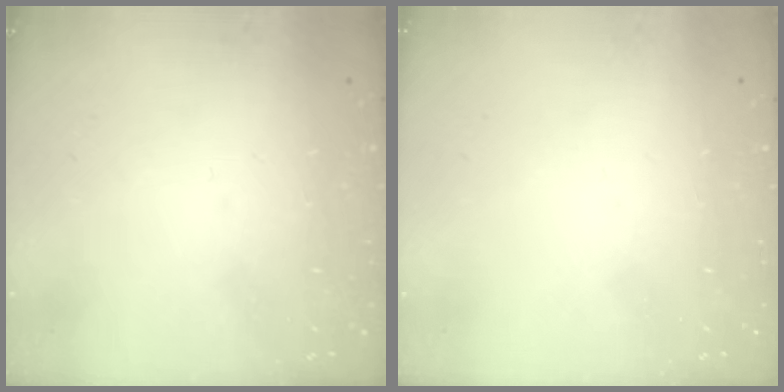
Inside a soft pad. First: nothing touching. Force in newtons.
{"total": 0.0}